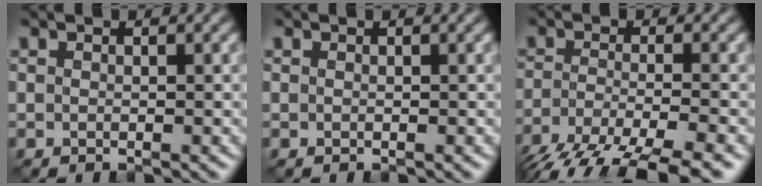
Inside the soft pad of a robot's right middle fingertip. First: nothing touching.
{"total": 0.0}
{"total": 8.0, "force": [-5.8, 2.0, 5.2], "torque": [-0.097, -0.015, -0.104]}